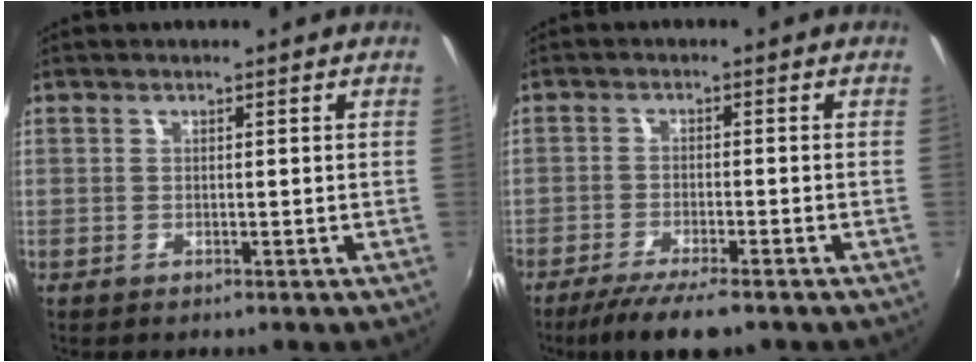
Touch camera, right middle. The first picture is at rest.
{"total": 8.1, "force": [-6.2, 1.4, 5.0], "torque": [-0.111, -0.023, -0.107]}